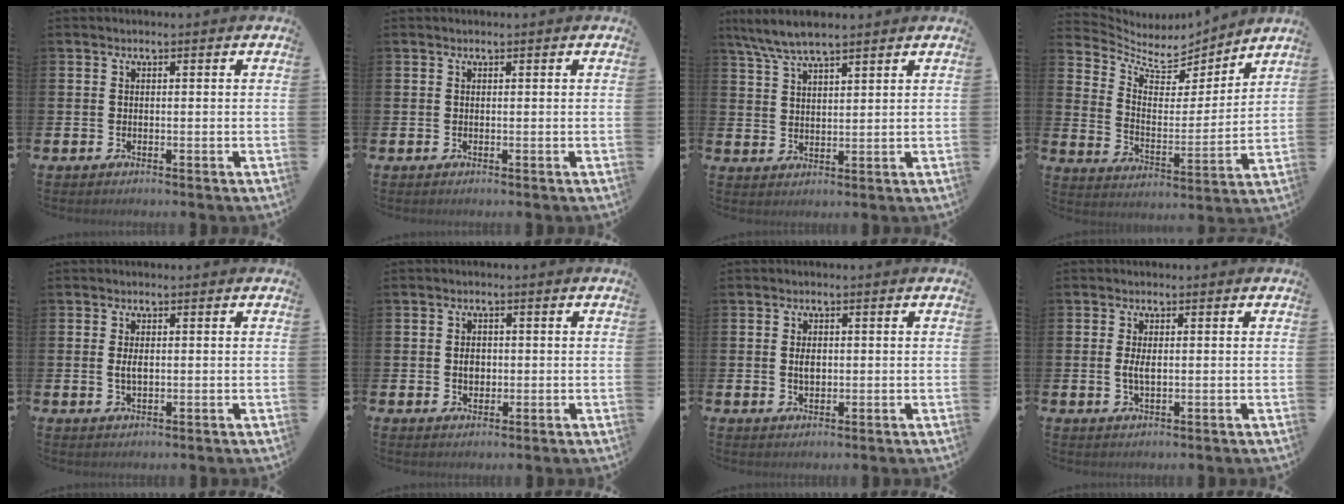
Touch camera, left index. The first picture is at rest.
{"total": 0.0}
{"total": 6.4, "force": [5.7, 1.0, 2.7], "torque": [-0.071, -0.013, 0.105]}
{"total": 6.5, "force": [5.8, 2.6, 1.2], "torque": [-0.053, -0.054, 0.095]}
{"total": 1.8, "force": [0.2, 0.9, 1.6], "torque": [-0.028, 0.001, 0.001]}
{"total": 2.1, "force": [0.1, 1.6, 1.3], "torque": [-0.006, 0.000, -0.004]}
{"total": 2.0, "force": [0.2, 1.2, 1.6], "torque": [-0.020, 0.002, -0.001]}
{"total": 2.3, "force": [0.1, 1.0, 2.1], "torque": [-0.028, -0.002, -0.002]}